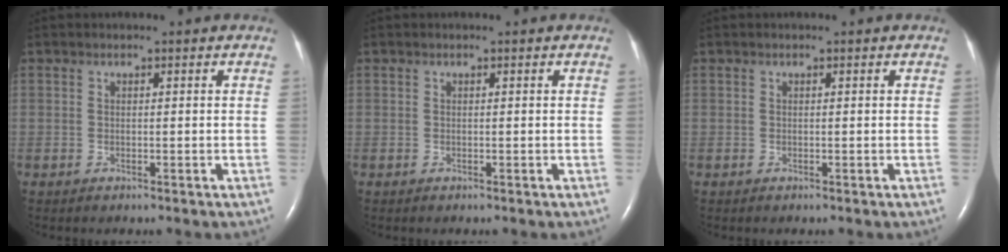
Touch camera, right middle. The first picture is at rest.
{"total": 0.0}
{"total": 0.0}